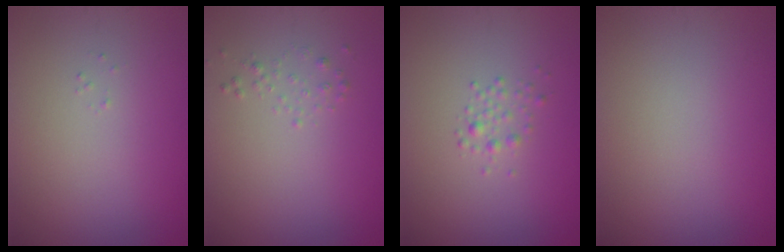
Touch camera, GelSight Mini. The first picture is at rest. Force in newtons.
{"total": 0.7, "press": 0.7, "slide": 0.0}
{"total": 1.2, "press": 1.2, "slide": 0.0}
{"total": 0.0}